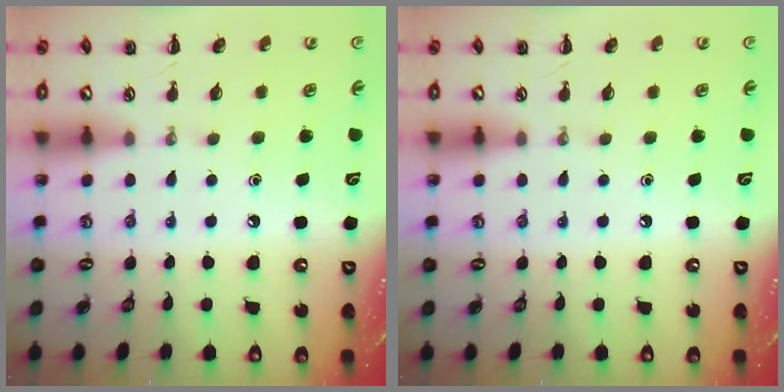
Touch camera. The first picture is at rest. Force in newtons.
{"total": 0.0}